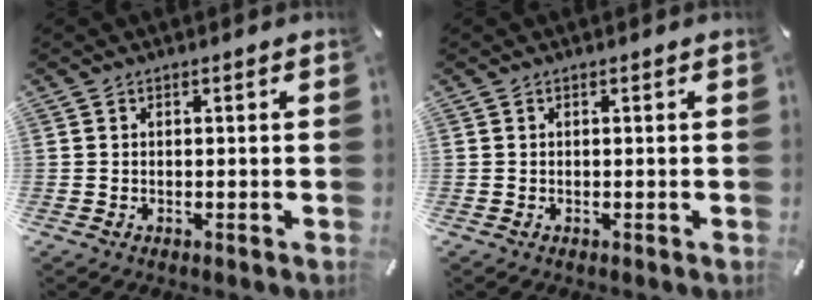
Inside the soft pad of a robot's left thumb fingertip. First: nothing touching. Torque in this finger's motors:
{"motor_torque": [0.00, 0.00, -0.07, 0.08, 0.00]}